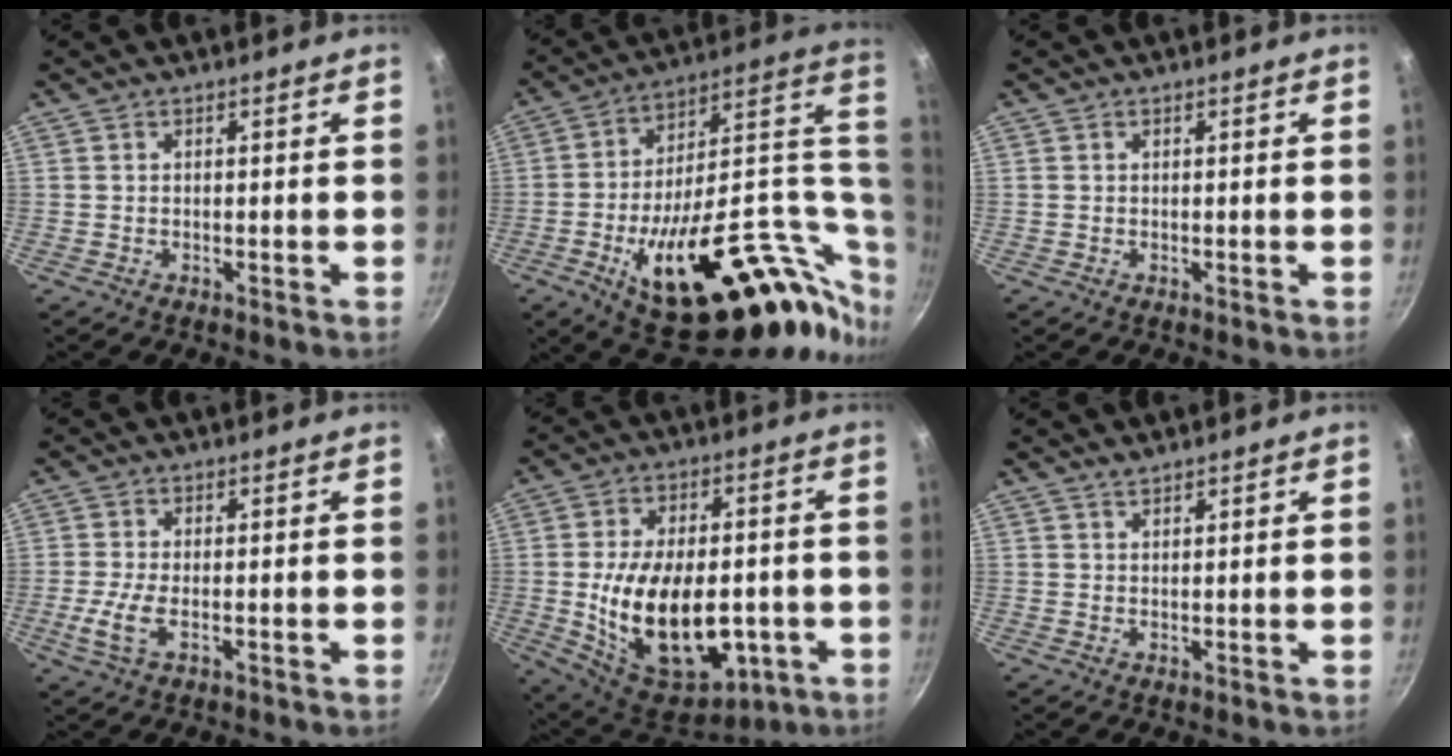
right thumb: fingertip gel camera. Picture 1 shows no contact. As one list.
[{"total": 37.3, "force": [-3.4, 17.9, 32.6], "torque": [-0.446, 0.015, -0.029]}, {"total": 0.0}, {"total": 4.7, "force": [-1.2, 1.8, 4.2], "torque": [-0.101, -0.002, -0.028]}, {"total": 23.5, "force": [-4.5, 13.8, 18.5], "torque": [-0.288, 0.009, -0.051]}, {"total": 1.2, "force": [1.1, 0.3, 0.2], "torque": [-0.003, -0.006, 0.023]}]